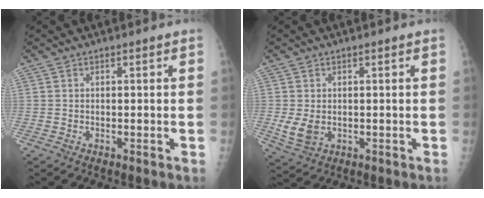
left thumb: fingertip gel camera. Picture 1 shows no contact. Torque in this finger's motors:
{"motor_torque": [0.07, 0.08, 0.50, 0.09, 0.14]}